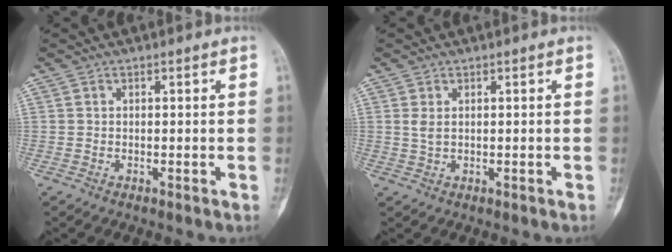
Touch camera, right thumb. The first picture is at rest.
{"total": 1.6, "force": [0.4, 0.8, 1.3], "torque": [-0.025, 0.002, 0.014]}